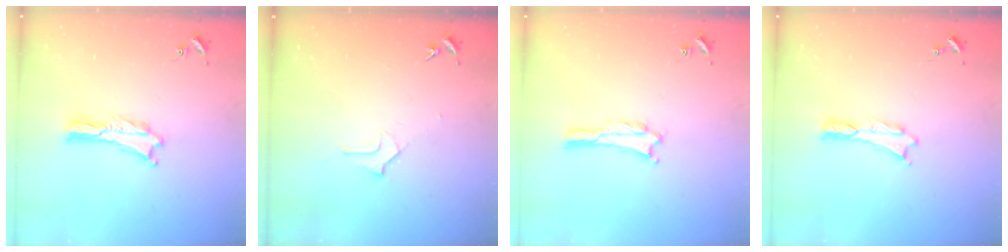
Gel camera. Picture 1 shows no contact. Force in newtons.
{"total": 1.6, "press": 1.6, "slide": 0.1}
{"total": 0.0}
{"total": 0.0}